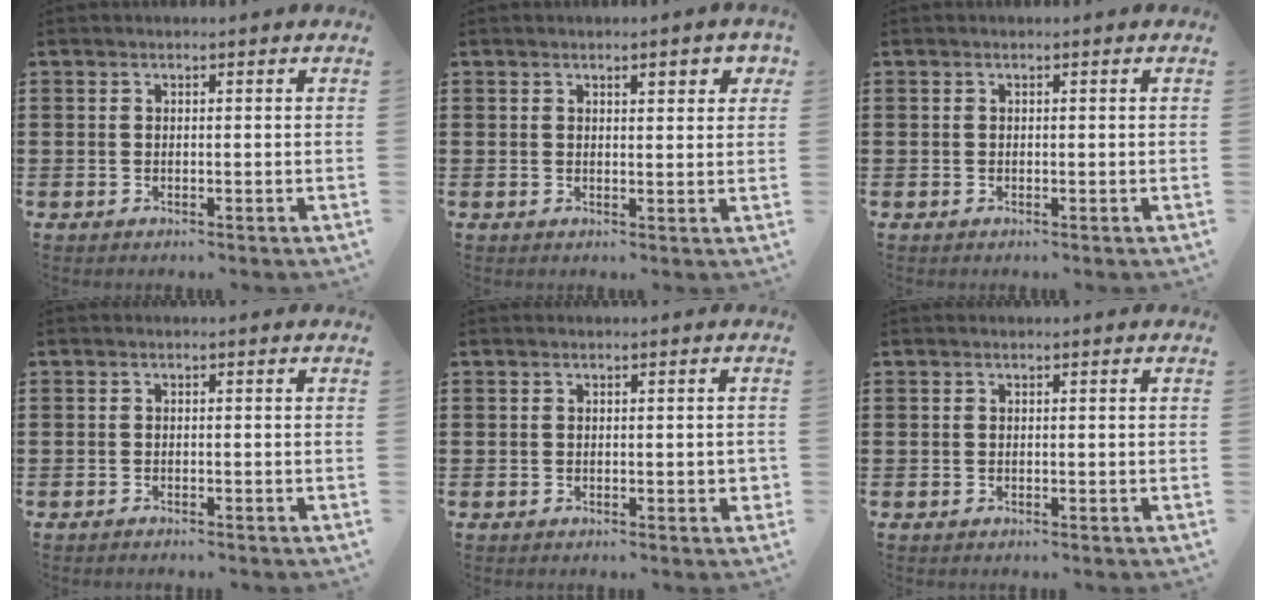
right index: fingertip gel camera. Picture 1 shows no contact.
{"total": 2.3, "force": [1.3, 0.7, 1.8], "torque": [-0.022, -0.002, 0.018]}
{"total": 0.0}
{"total": 0.6, "force": [-0.6, 0.0, 0.1], "torque": [-0.004, -0.002, -0.013]}
{"total": 1.0, "force": [-0.1, 0.3, 1.0], "torque": [-0.016, 0.000, -0.001]}
{"total": 0.0}